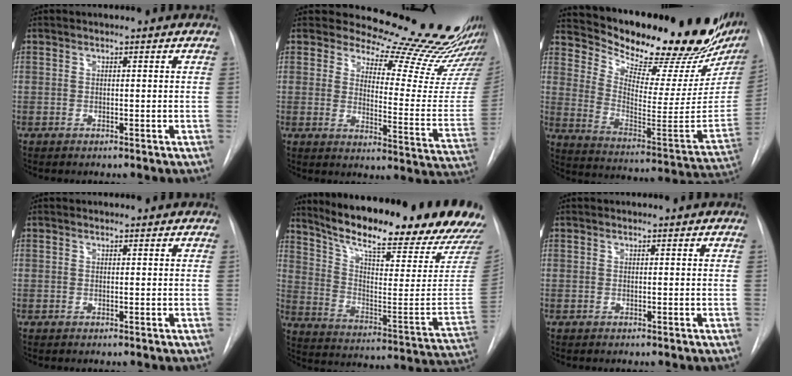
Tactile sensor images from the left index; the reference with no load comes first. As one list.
[{"total": 20.6, "force": [18.8, 4.4, 7.3], "torque": [-0.077, -0.108, 0.213]}, {"total": 28.6, "force": [24.2, 5.0, 14.3], "torque": [-0.229, -0.083, 0.329]}, {"total": 1.3, "force": [1.2, 0.5, 0.2], "torque": [-0.006, 0.008, 0.013]}, {"total": 28.6, "force": [24.8, 3.1, 13.9], "torque": [-0.225, -0.092, 0.328]}, {"total": 0.7, "force": [0.7, 0.2, 0.1], "torque": [-0.006, 0.007, 0.009]}]